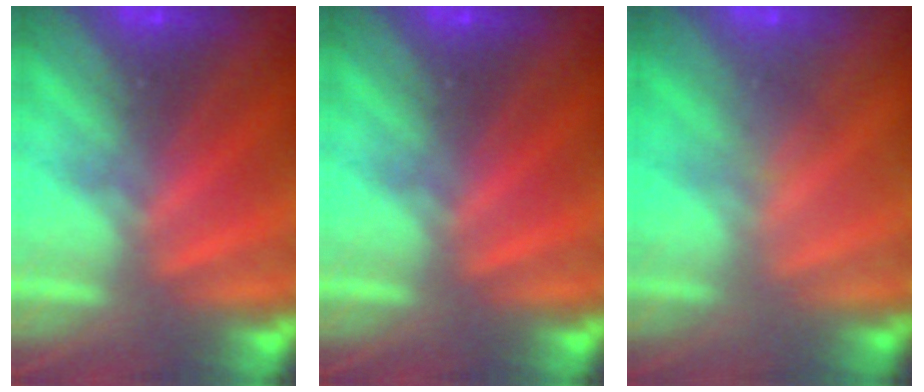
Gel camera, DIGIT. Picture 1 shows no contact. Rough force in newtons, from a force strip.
{"total": 0.0}
{"total": 2.8}